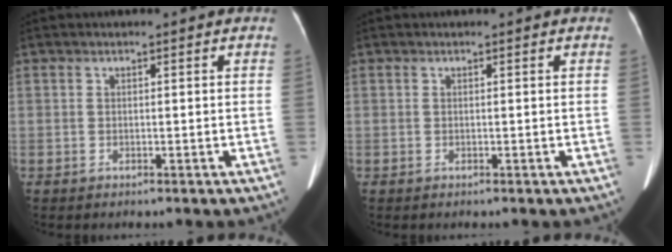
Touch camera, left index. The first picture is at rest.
{"total": 0.0}